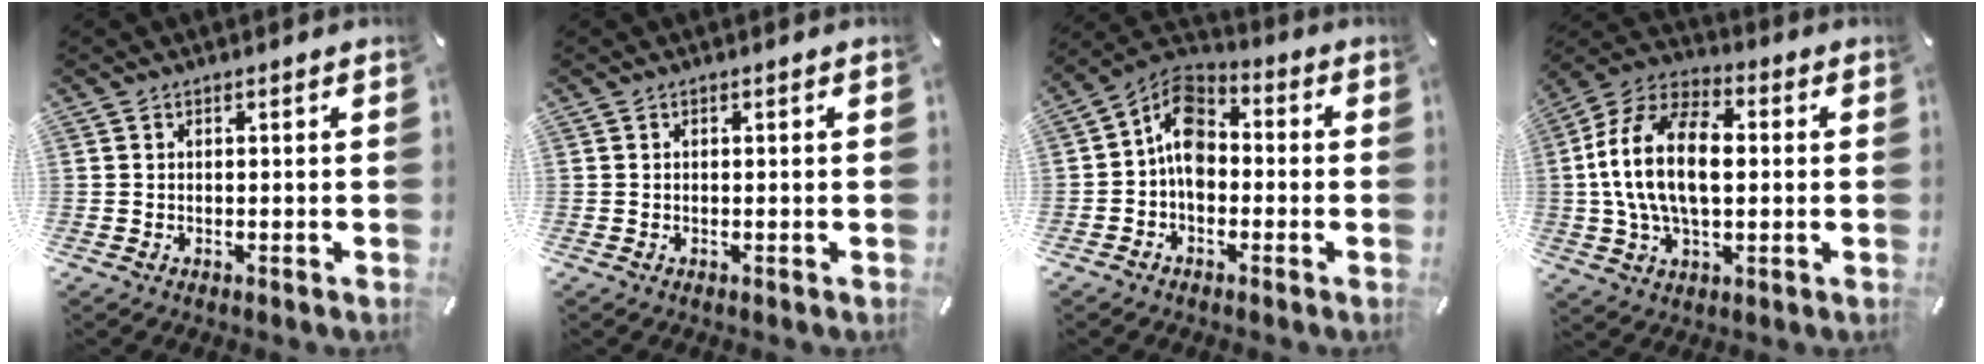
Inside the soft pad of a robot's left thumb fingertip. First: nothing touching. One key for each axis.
{"total": 0.0}
{"total": 9.1, "fx": -1.2, "fy": 6.7, "fz": 6.1, "tx": -0.114, "ty": 0.012, "tz": -0.023}
{"total": 16.5, "fx": 0.0, "fy": 10.2, "fz": 13.0, "tx": -0.287, "ty": 0.010, "tz": -0.003}